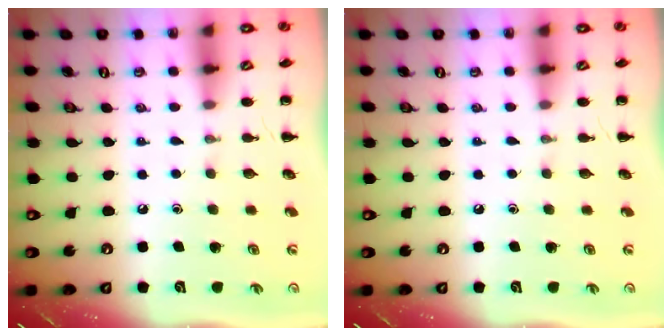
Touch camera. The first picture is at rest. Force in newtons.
{"total": 0.0}